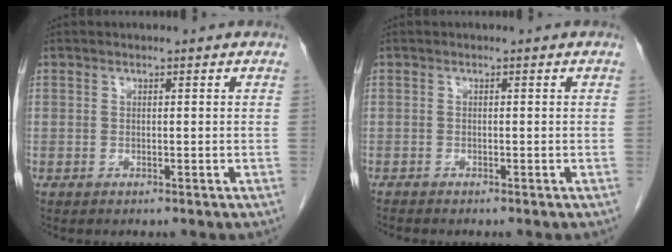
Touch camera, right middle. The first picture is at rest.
{"total": 0.8, "force": [-0.8, 0.0, 0.1], "torque": [-0.008, -0.002, -0.017]}